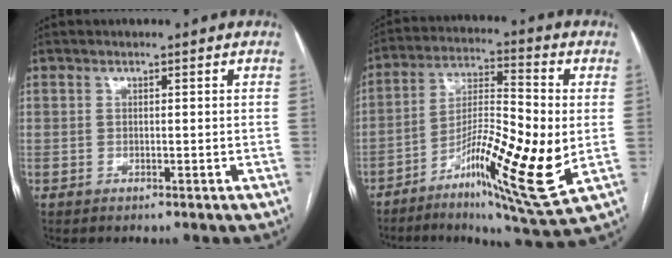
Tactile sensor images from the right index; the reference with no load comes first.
{"total": 17.7, "force": [-4.3, 2.3, 17.0], "torque": [-0.315, -0.015, -0.071]}